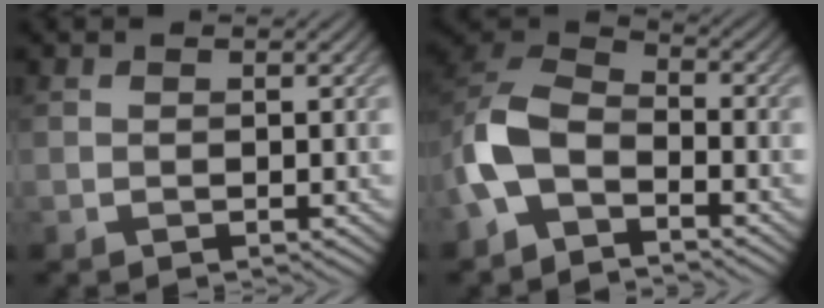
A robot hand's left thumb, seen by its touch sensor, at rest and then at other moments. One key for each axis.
{"total": 8.5, "fx": -4.1, "fy": 4.8, "fz": 5.8, "tx": -0.128, "ty": 0.005, "tz": -0.099}